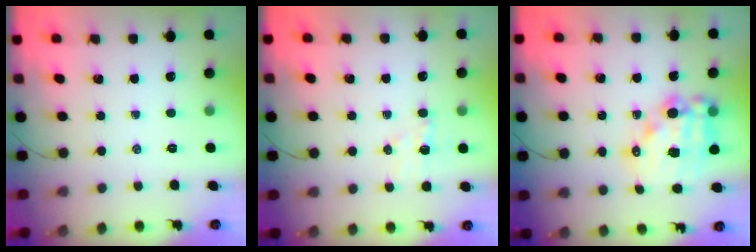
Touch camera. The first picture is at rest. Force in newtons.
{"total": 5.5, "press": 5.4, "slide": 0.9}
{"total": 14.8, "press": 14.5, "slide": 3.0}